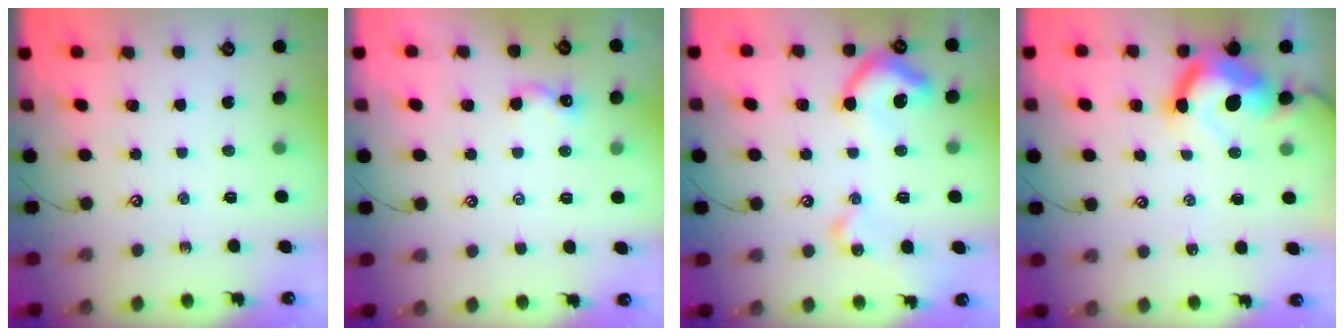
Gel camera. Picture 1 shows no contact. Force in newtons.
{"total": 0.8, "press": 0.6, "slide": 0.5}
{"total": 11.9, "press": 11.8, "slide": 1.5}
{"total": 12.5, "press": 12.4, "slide": 1.2}